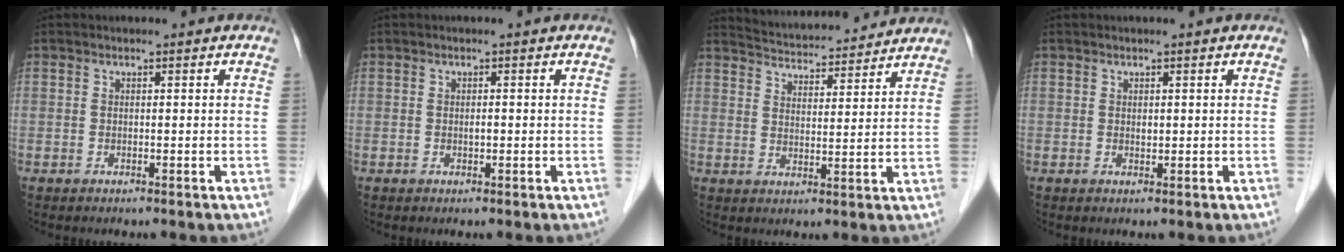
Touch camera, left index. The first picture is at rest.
{"total": 0.6, "force": [-0.3, 0.2, 0.5], "torque": [-0.010, -0.003, -0.005]}
{"total": 12.7, "force": [12.2, 1.7, 3.1], "torque": [-0.051, 0.015, 0.175]}
{"total": 0.5, "force": [0.0, 0.3, 0.5], "torque": [-0.007, -0.004, 0.001]}